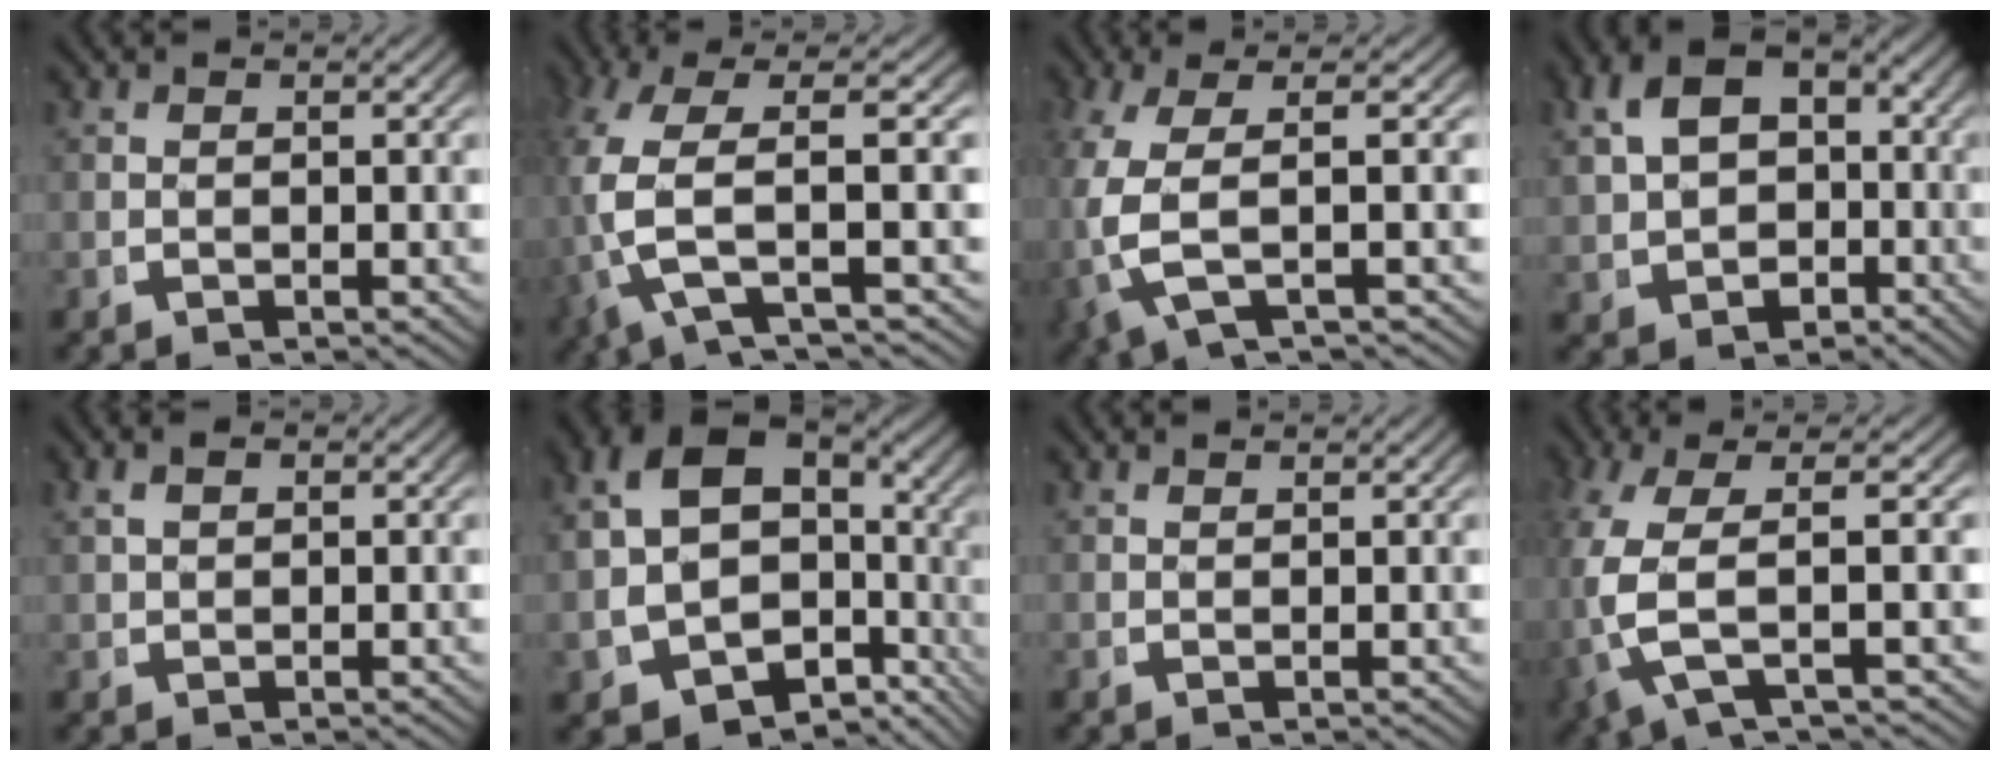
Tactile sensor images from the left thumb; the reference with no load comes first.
{"total": 9.6, "force": [0.3, 4.7, 8.4], "torque": [-0.210, -0.026, 0.014]}
{"total": 7.6, "force": [-0.5, 3.1, 6.9], "torque": [-0.171, -0.011, 0.004]}
{"total": 9.0, "force": [1.0, 6.9, 5.7], "torque": [-0.114, -0.021, 0.033]}
{"total": 1.8, "force": [1.2, 0.9, 1.0], "torque": [-0.021, 0.005, 0.026]}
{"total": 14.1, "force": [-2.0, 10.8, 8.8], "torque": [-0.206, -0.060, -0.012]}
{"total": 1.1, "force": [1.0, -0.3, -0.1], "torque": [0.002, -0.001, 0.026]}
{"total": 8.7, "force": [-0.3, 3.7, 7.8], "torque": [-0.191, -0.019, 0.009]}